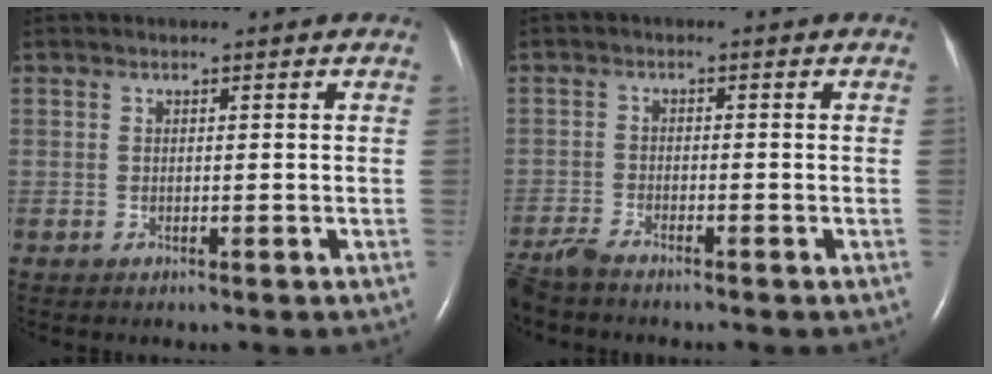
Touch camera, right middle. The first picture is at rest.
{"total": 3.8, "force": [-3.6, 0.0, 1.3], "torque": [-0.030, -0.017, -0.070]}